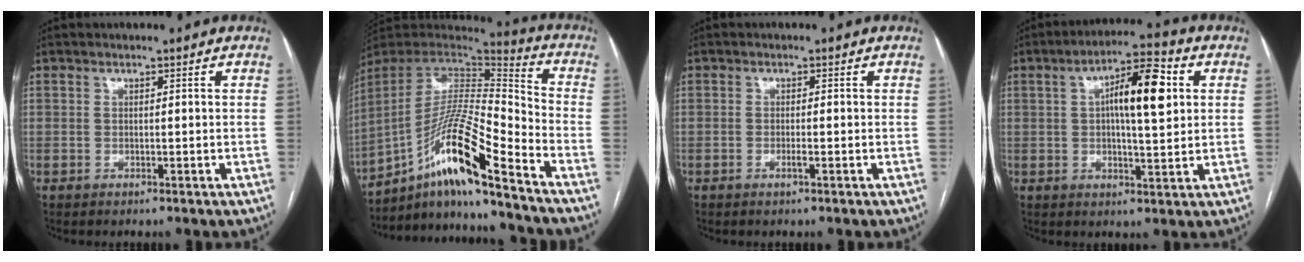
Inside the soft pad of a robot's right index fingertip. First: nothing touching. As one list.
[{"total": 17.2, "force": [-11.5, 0.3, 12.8], "torque": [-0.251, 0.006, -0.207]}, {"total": 1.0, "force": [-0.5, 0.0, 0.9], "torque": [-0.021, -0.001, -0.009]}, {"total": 10.9, "force": [2.6, 2.6, 10.3], "torque": [-0.172, 0.022, 0.039]}]